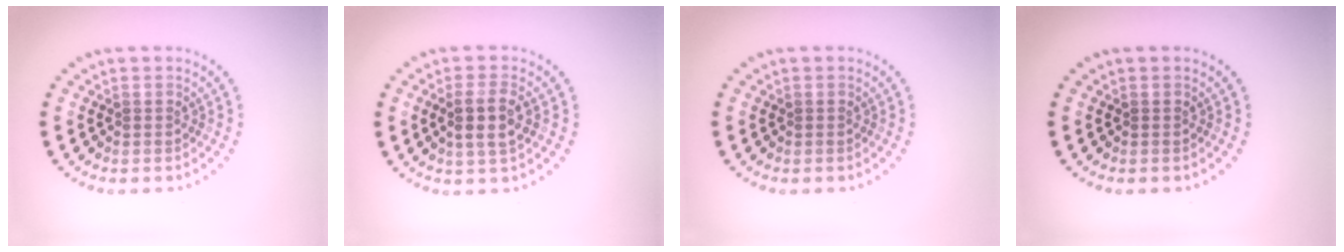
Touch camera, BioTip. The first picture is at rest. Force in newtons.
{"total": 2.8, "press": 2.6, "slide": 0.9}
{"total": 0.0}
{"total": 0.0}